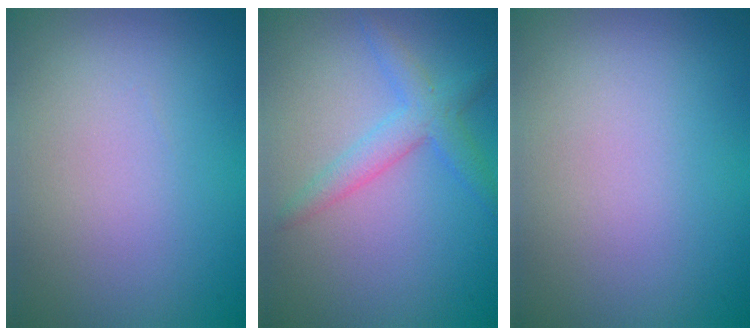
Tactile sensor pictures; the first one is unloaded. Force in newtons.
{"total": 2.1, "press": 2.1, "slide": 0.1}
{"total": 0.0}